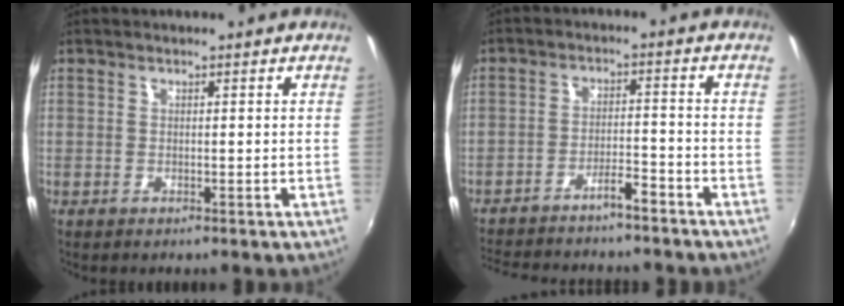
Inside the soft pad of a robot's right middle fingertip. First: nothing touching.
{"total": 9.7, "force": [-8.6, 1.7, 4.0], "torque": [-0.092, 0.017, -0.135]}